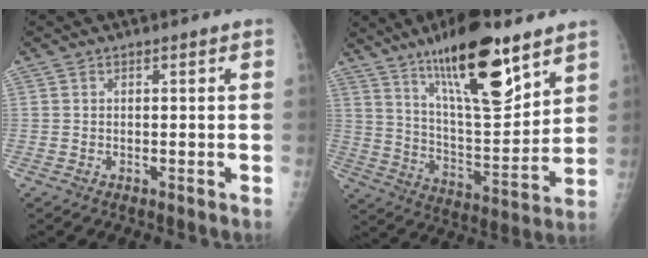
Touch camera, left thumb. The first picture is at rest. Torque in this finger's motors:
{"motor_torque": [0.78, 0.26, 1.51, -1.26, 0.23]}